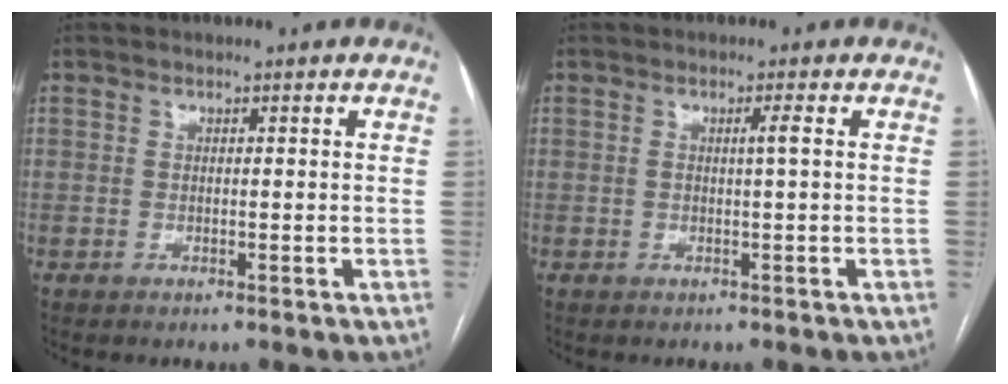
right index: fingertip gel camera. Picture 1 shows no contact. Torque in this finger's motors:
{"motor_torque": [-0.02, 0.05, -0.07, 0.01]}